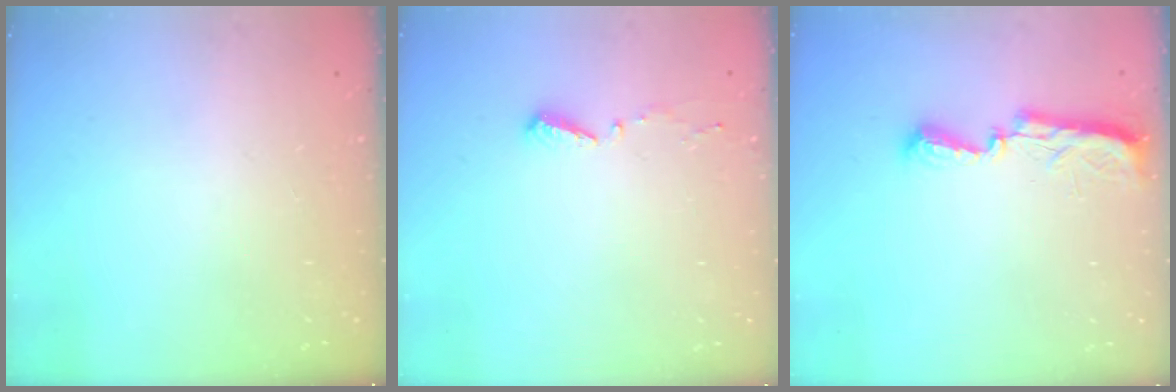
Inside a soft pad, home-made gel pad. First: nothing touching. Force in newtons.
{"total": 4.0, "press": 4.0, "slide": 0.4}
{"total": 7.7, "press": 7.6, "slide": 0.7}